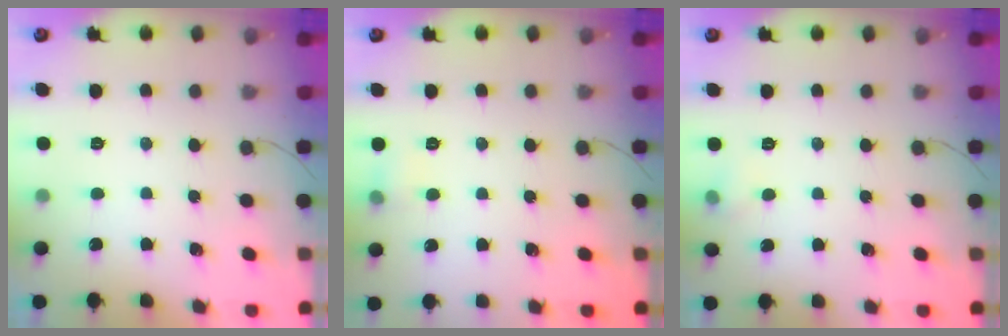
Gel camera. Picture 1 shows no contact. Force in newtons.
{"total": 5.9, "press": 5.7, "slide": 1.6}
{"total": 3.8, "press": 3.4, "slide": 1.6}